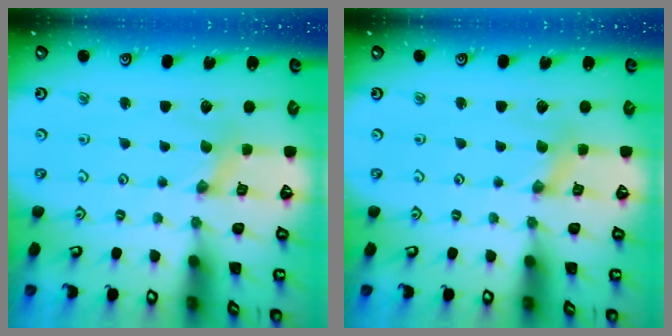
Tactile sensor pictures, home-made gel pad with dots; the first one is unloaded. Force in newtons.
{"total": 0.0}